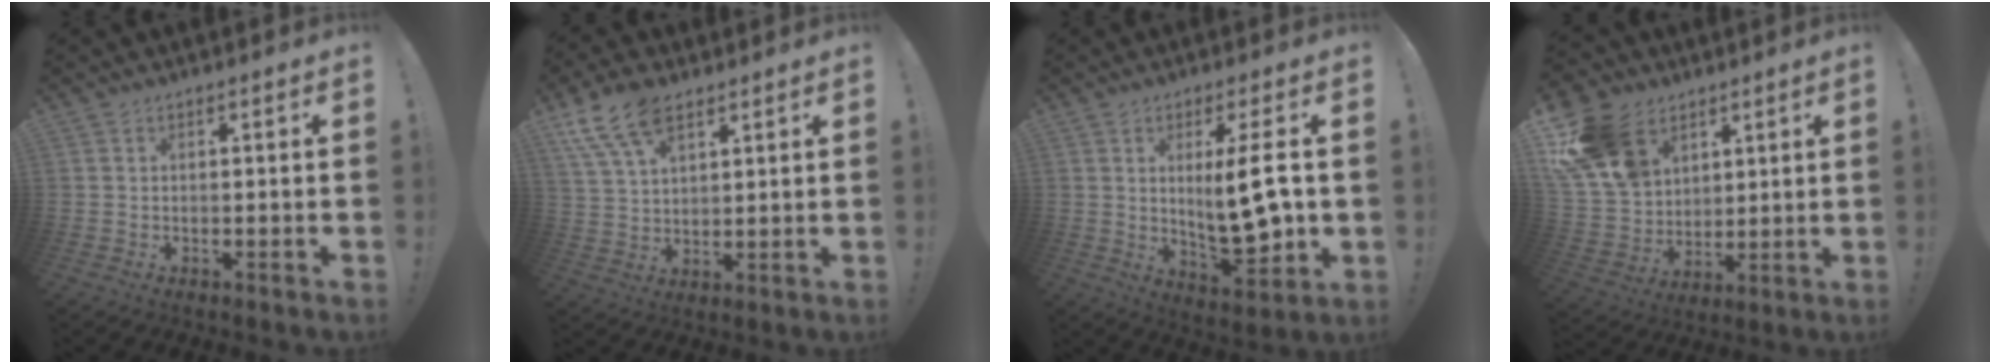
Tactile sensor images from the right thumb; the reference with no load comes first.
{"total": 12.0, "force": [7.4, 6.3, 7.0], "torque": [-0.135, -0.027, 0.139]}
{"total": 14.4, "force": [1.7, 3.6, 13.9], "torque": [-0.226, -0.017, 0.019]}
{"total": 19.1, "force": [9.5, 13.7, 9.3], "torque": [-0.176, -0.043, 0.191]}